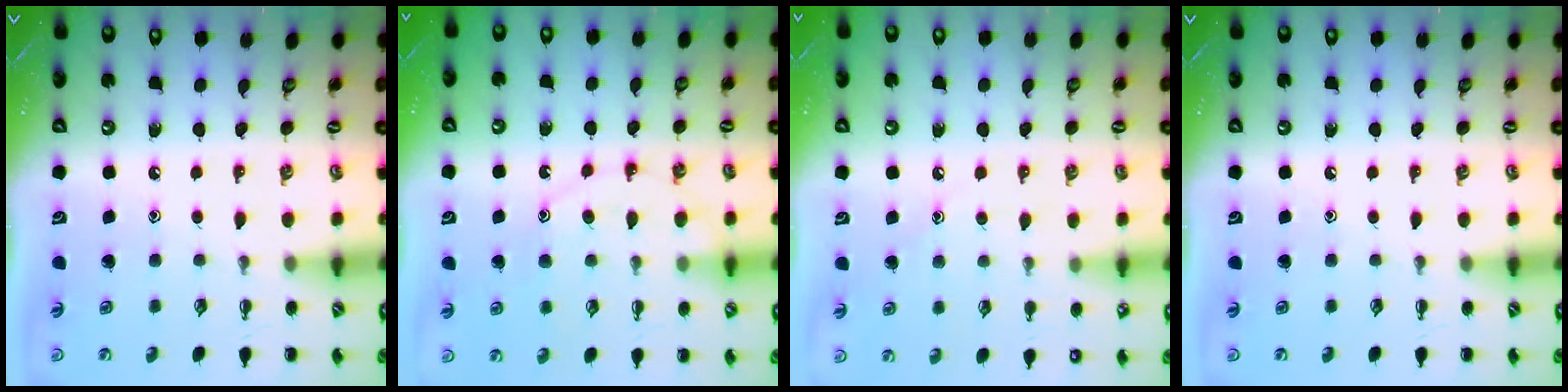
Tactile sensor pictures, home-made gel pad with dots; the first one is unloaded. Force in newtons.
{"total": 10.6, "press": 10.6, "slide": 0.7}
{"total": 7.3, "press": 7.1, "slide": 1.8}
{"total": 0.0}